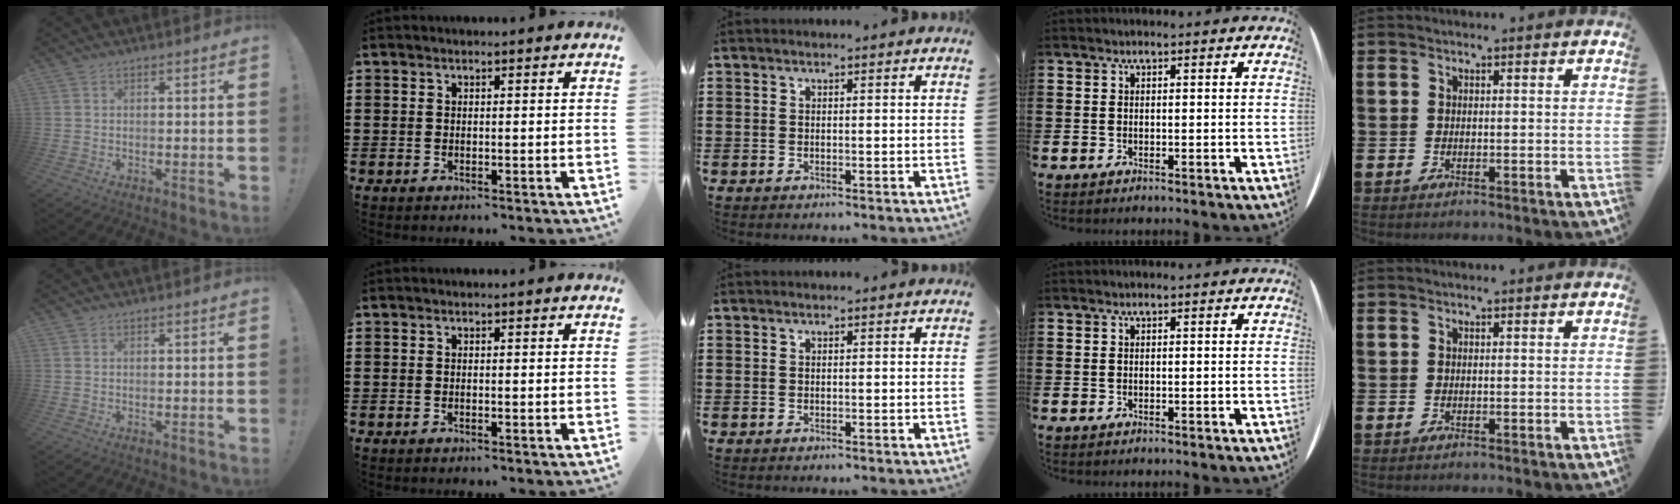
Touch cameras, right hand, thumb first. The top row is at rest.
{}